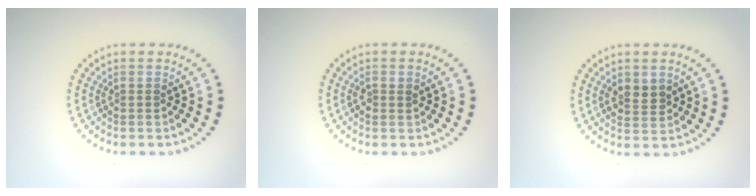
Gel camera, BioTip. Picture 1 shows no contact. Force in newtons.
{"total": 0.9, "press": 0.9, "slide": 0.2}
{"total": 2.1, "press": 2.0, "slide": 0.5}